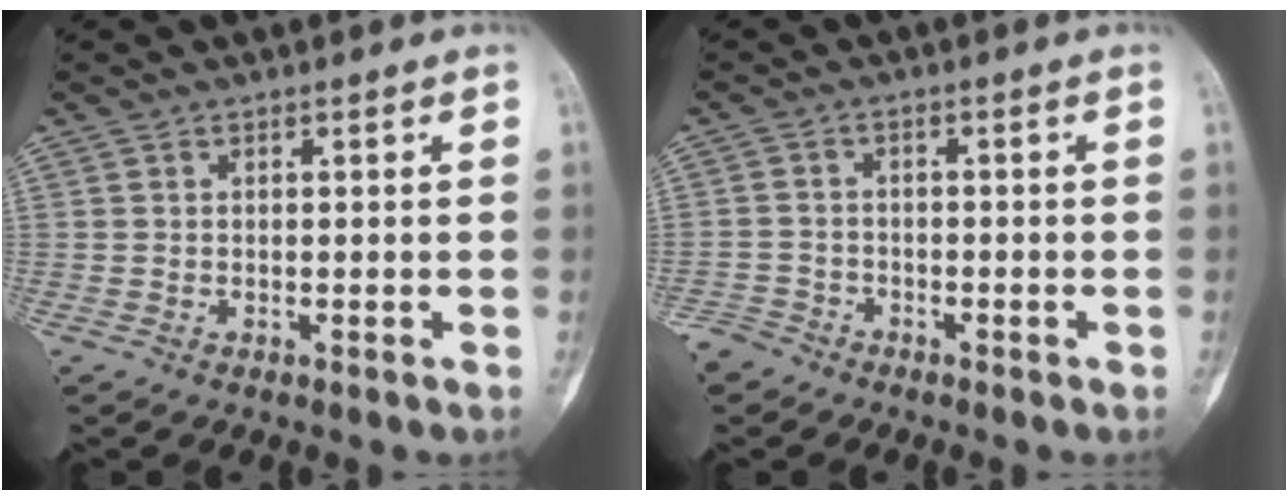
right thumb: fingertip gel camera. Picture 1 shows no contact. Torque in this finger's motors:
{"motor_torque": [0.70, -0.36, -0.15, 0.03, -0.01]}